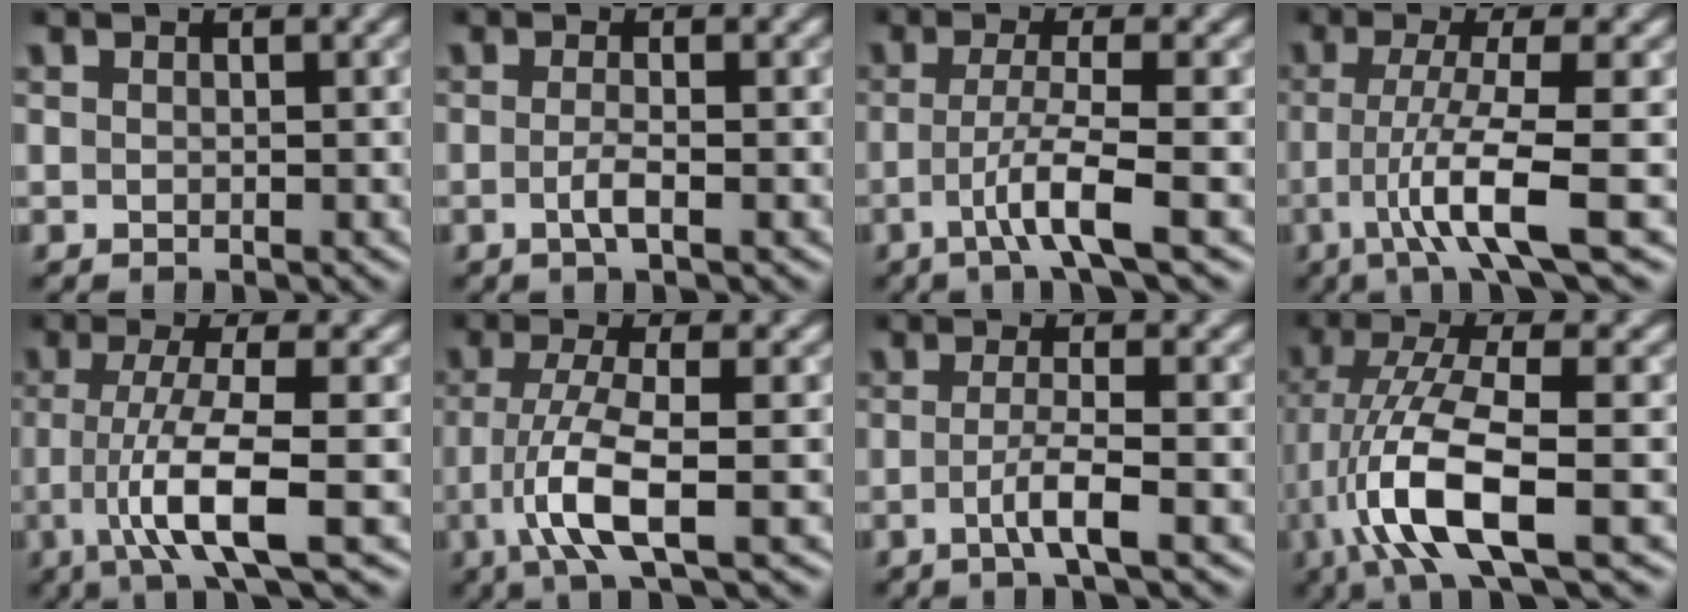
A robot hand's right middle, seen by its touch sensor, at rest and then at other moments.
{"total": 1.7, "force": [-0.5, 0.4, 1.6], "torque": [-0.031, -0.002, -0.012]}
{"total": 4.3, "force": [-1.5, 0.5, 4.0], "torque": [-0.070, -0.002, -0.039]}
{"total": 6.3, "force": [-2.0, 0.7, 5.9], "torque": [-0.105, -0.006, -0.041]}
{"total": 6.7, "force": [-1.8, 1.2, 6.4], "torque": [-0.111, -0.005, -0.037]}
{"total": 5.5, "force": [-1.8, 1.2, 5.0], "torque": [-0.104, -0.004, -0.039]}
{"total": 3.0, "force": [-0.8, 0.5, 2.8], "torque": [-0.049, -0.003, -0.022]}
{"total": 8.7, "force": [-2.5, 2.5, 7.9], "torque": [-0.159, 0.002, -0.049]}